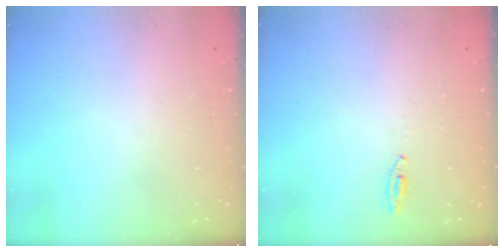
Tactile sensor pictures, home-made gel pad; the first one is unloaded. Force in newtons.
{"total": 2.7, "press": 2.5, "slide": 1.0}